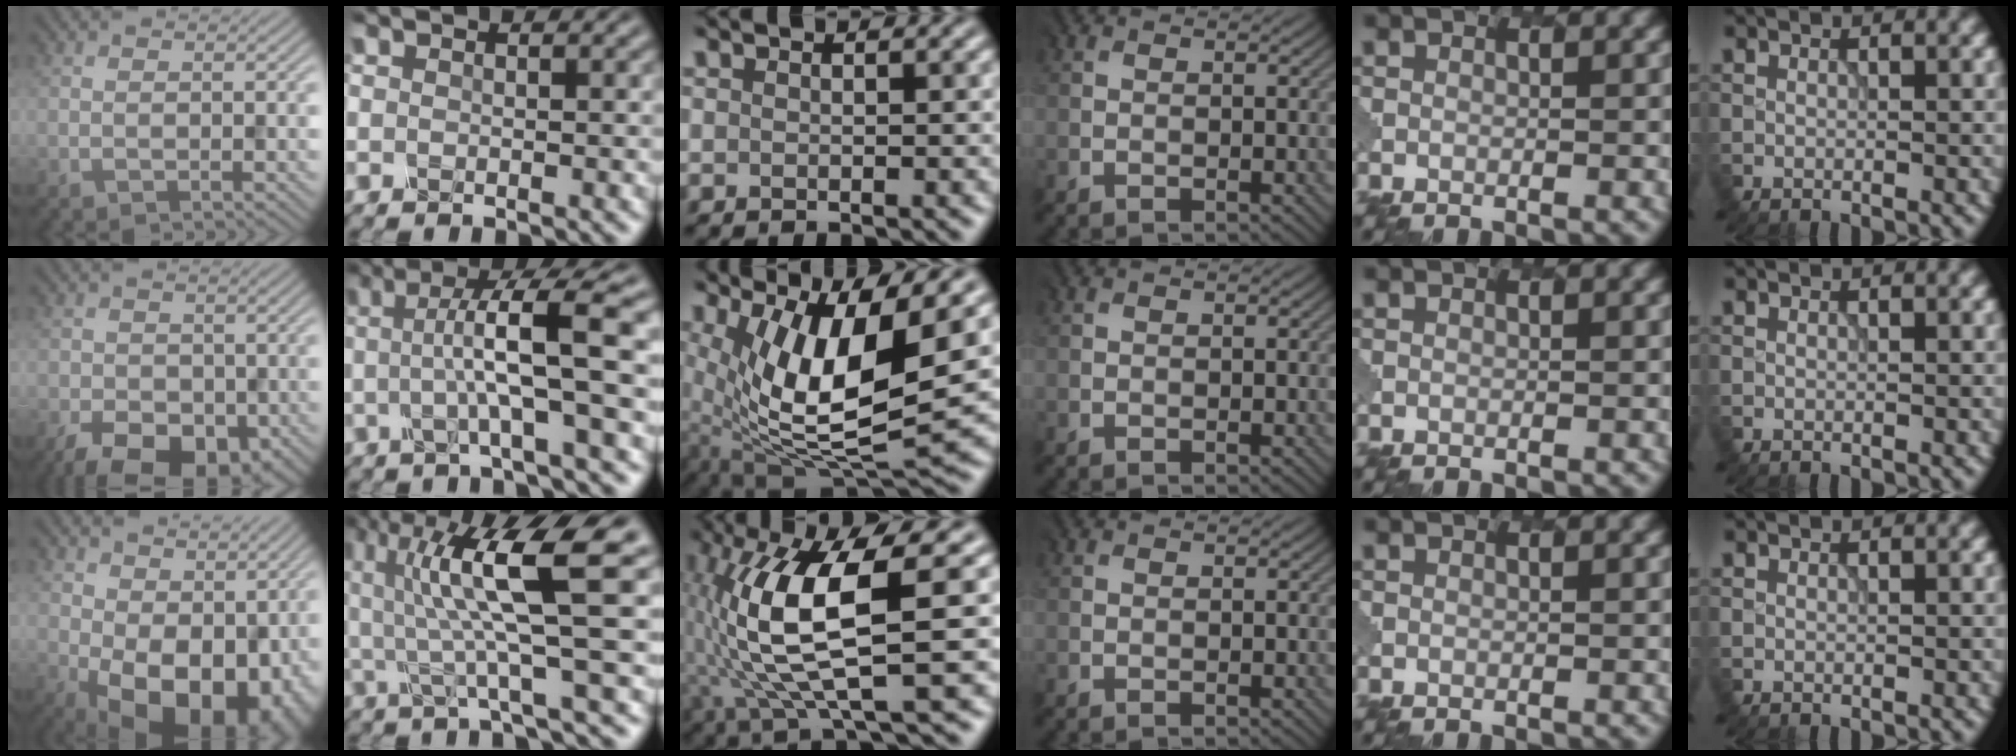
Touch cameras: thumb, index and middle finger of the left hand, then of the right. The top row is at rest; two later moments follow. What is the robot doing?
{"motion": "dispense", "object": "oil cruet"}